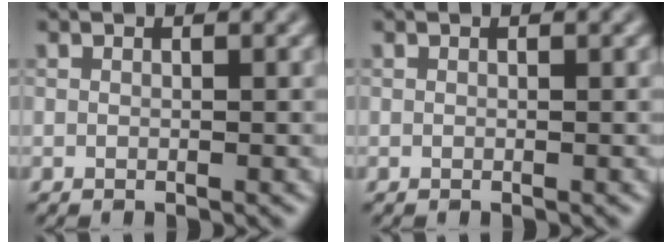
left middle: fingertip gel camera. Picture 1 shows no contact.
{"total": 0.0}